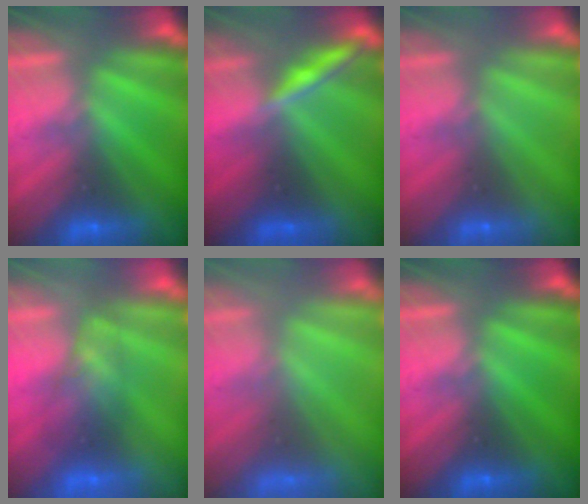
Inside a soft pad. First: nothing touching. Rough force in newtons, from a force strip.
{"total": 1.9}
{"total": 2.9}
{"total": 2.5}
{"total": 5.8}
{"total": 0.0}